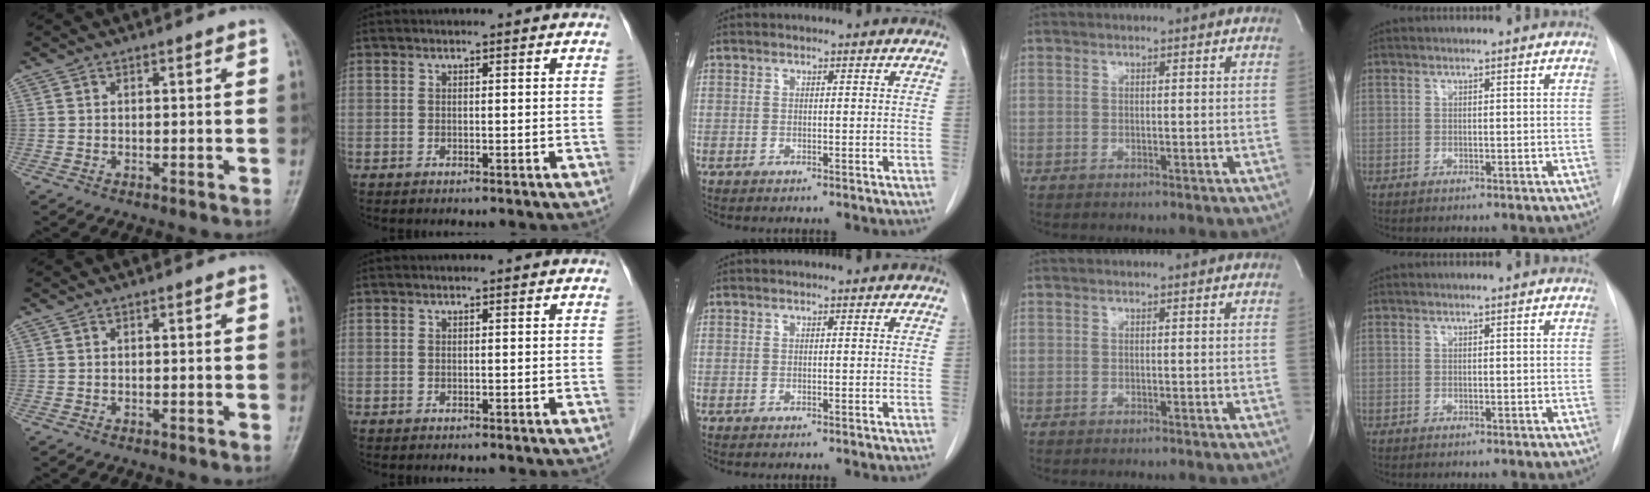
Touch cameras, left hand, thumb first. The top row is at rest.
{}